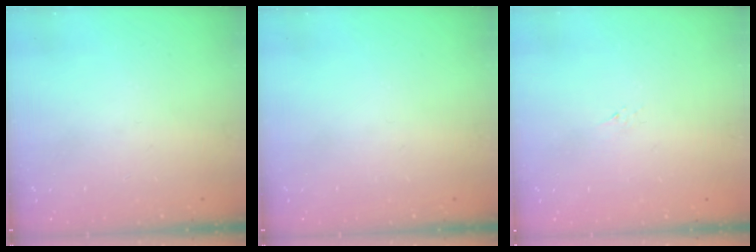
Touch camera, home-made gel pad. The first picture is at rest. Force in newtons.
{"total": 0.0}
{"total": 3.6, "press": 3.6, "slide": 0.7}